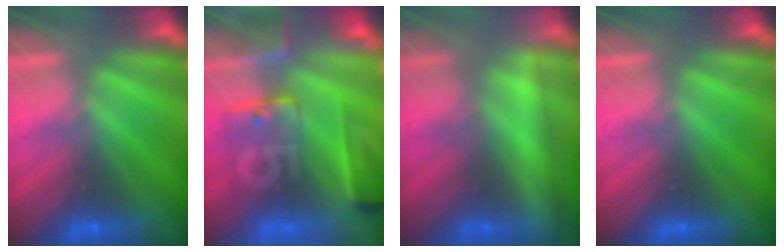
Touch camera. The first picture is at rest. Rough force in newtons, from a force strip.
{"total": 9.4}
{"total": 2.4}
{"total": 0.0}